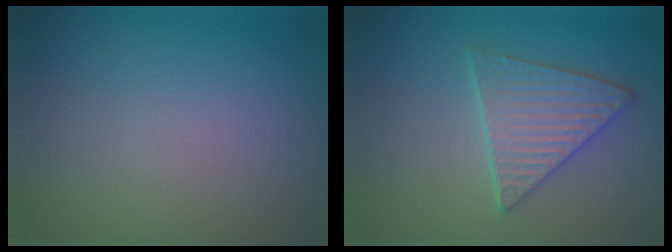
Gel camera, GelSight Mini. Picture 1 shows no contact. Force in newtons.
{"total": 4.5, "press": 3.9, "slide": 2.1}